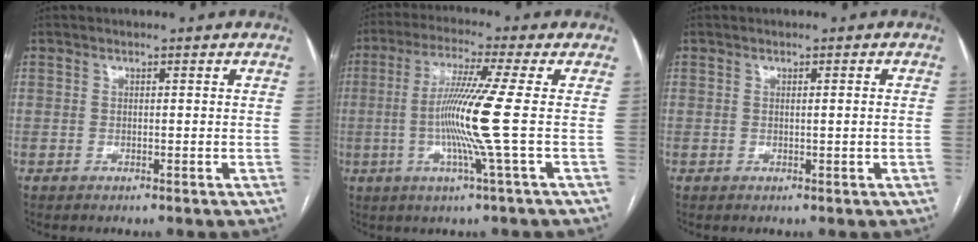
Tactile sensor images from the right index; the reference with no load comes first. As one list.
[{"total": 10.5, "force": [-1.1, -2.4, 10.2], "torque": [-0.198, -0.013, -0.022]}, {"total": 0.9, "force": [0.0, -0.2, 0.9], "torque": [-0.014, 0.001, 0.002]}]